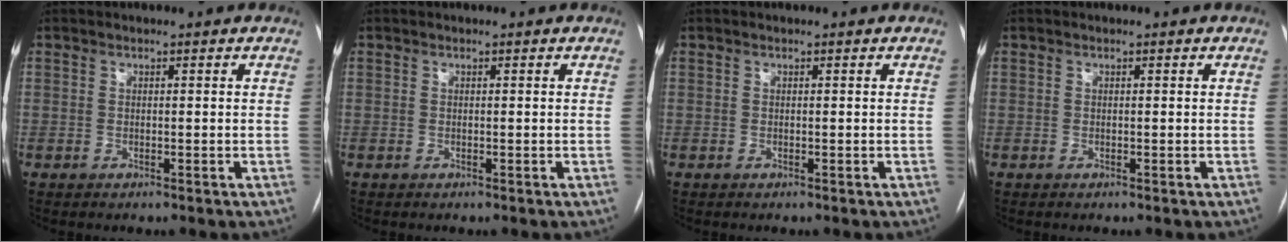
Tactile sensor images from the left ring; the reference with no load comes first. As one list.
[{"total": 0.0}, {"total": 0.0}, {"total": 0.0}]